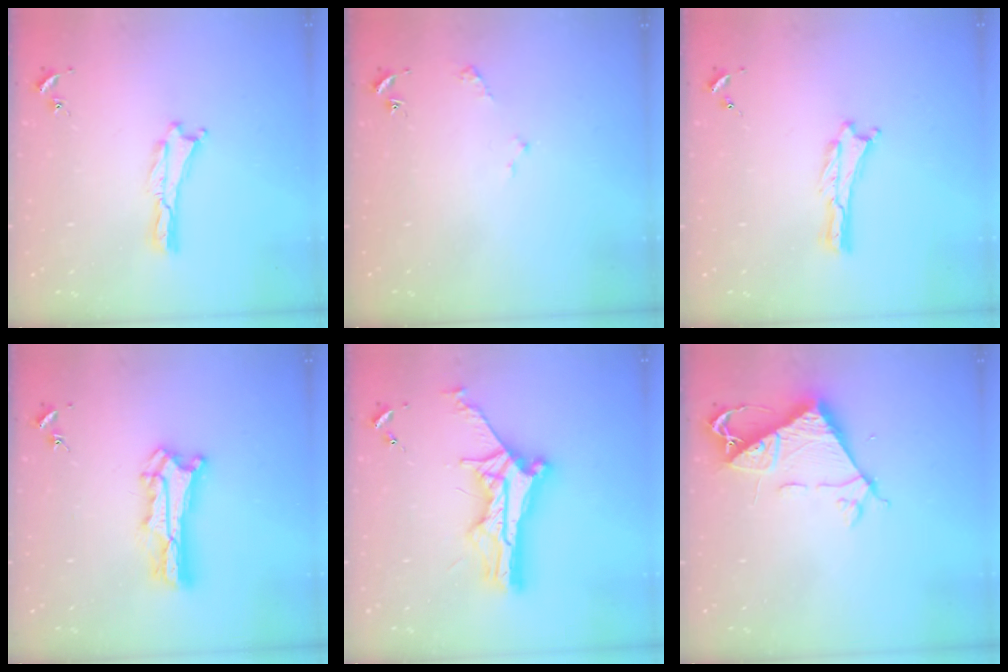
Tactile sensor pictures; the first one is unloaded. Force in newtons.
{"total": 1.6, "press": 1.6, "slide": 0.2}
{"total": 0.0}
{"total": 8.5, "press": 8.5, "slide": 0.6}
{"total": 12.0, "press": 12.0, "slide": 0.8}
{"total": 7.5, "press": 7.5, "slide": 0.1}